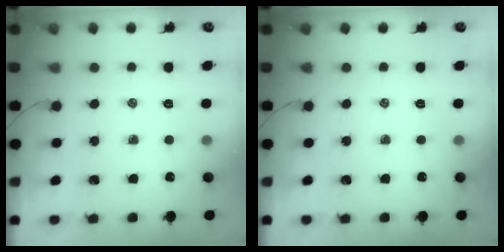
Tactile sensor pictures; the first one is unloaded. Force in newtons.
{"total": 0.0}